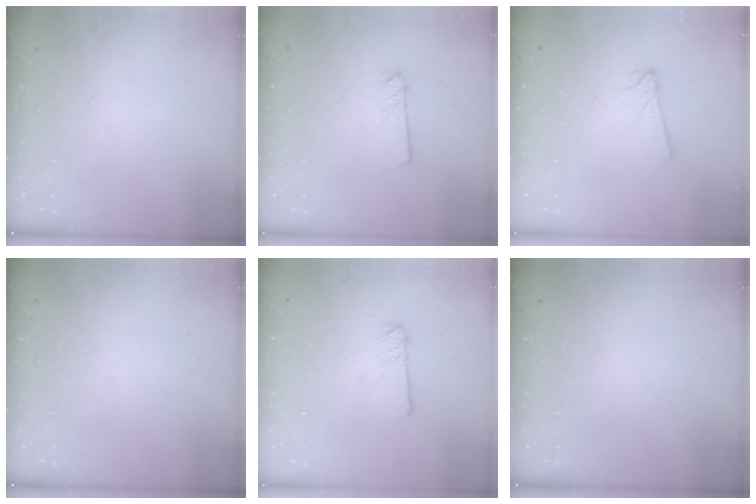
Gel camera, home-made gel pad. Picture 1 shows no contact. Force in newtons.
{"total": 2.4, "press": 2.4, "slide": 0.2}
{"total": 3.8, "press": 3.7, "slide": 0.6}
{"total": 0.0}
{"total": 4.1, "press": 4.1, "slide": 0.4}
{"total": 0.0}